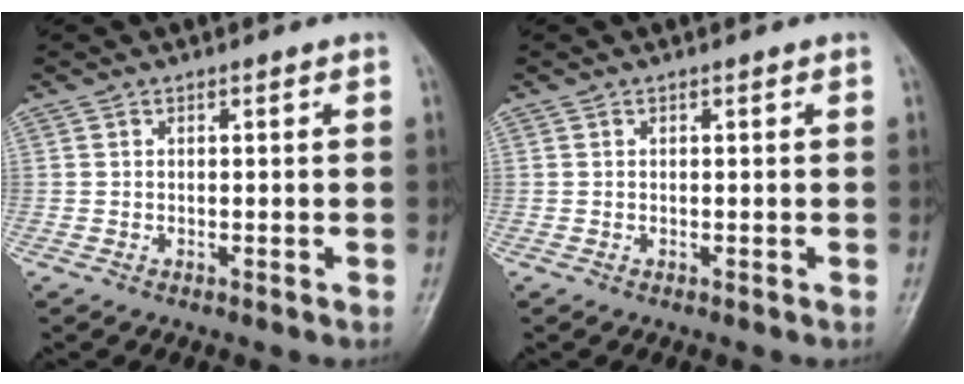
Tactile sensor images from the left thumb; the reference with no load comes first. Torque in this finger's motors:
{"motor_torque": [-0.04, 0.04, -0.07, 0.04, 0.00]}